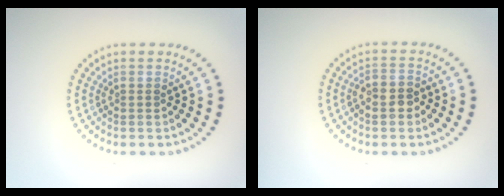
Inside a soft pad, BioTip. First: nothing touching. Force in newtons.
{"total": 2.2, "press": 2.0, "slide": 0.9}